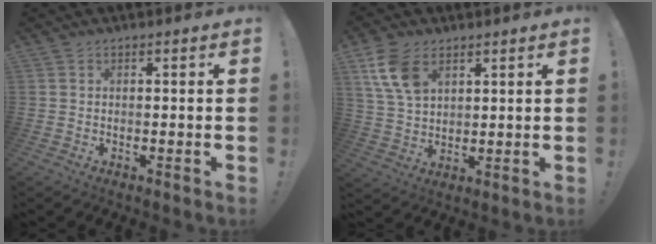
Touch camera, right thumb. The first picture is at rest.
{"total": 10.8, "force": [5.4, 6.6, 6.7], "torque": [-0.131, -0.015, 0.104]}